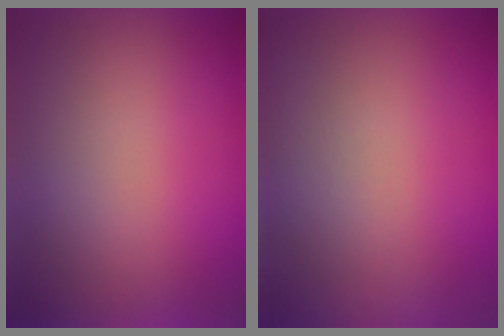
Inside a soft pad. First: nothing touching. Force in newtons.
{"total": 9.5}